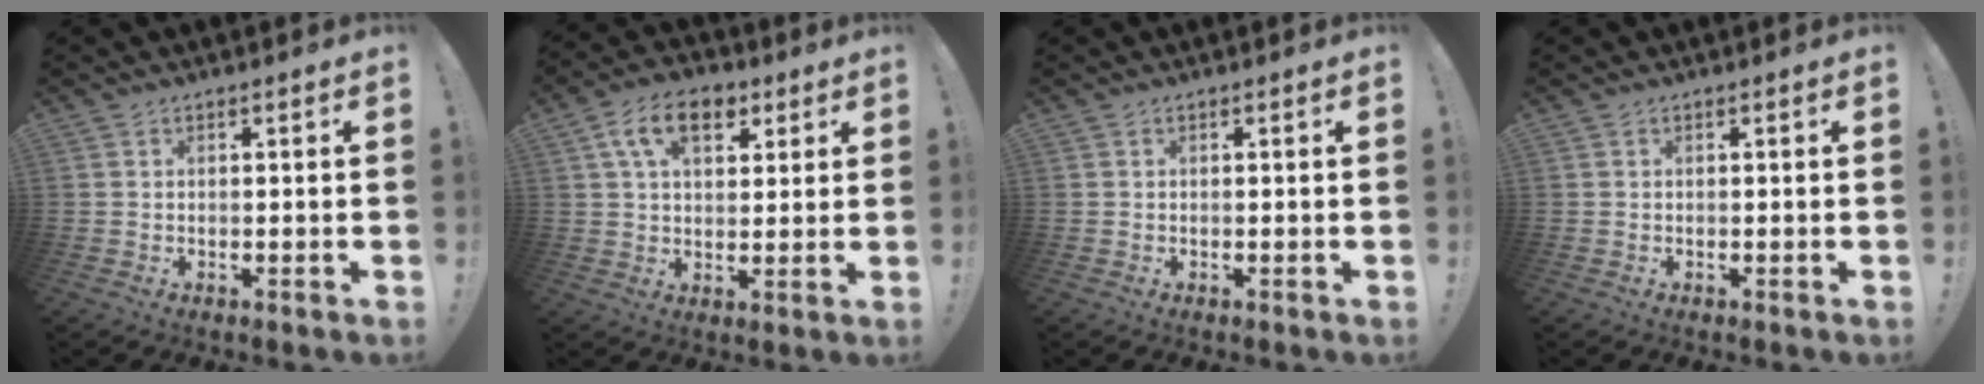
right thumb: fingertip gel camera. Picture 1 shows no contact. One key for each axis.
{"total": 12.1, "fx": 5.0, "fy": 7.7, "fz": 7.9, "tx": -0.128, "ty": 0.003, "tz": 0.094}
{"total": 0.0}
{"total": 0.0}